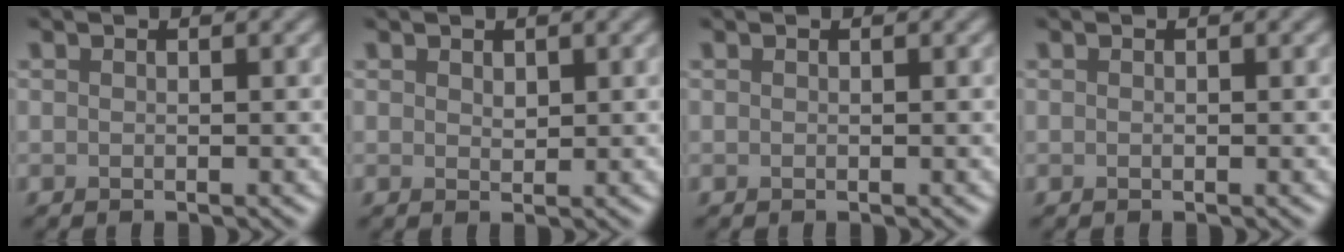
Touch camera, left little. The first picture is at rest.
{"total": 0.8, "force": [0.5, 0.5, 0.4], "torque": [-0.009, -0.002, 0.011]}
{"total": 0.0}
{"total": 0.0}